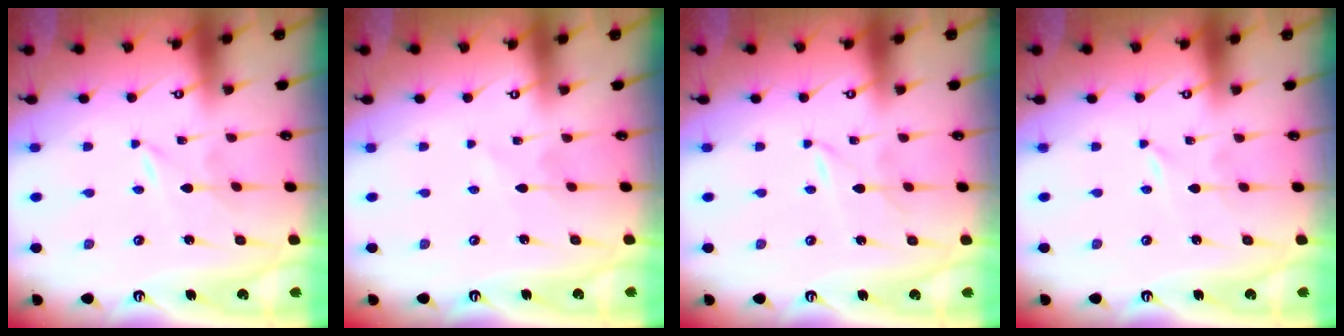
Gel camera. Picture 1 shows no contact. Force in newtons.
{"total": 0.8, "press": 0.8, "slide": 0.1}
{"total": 1.5, "press": 1.4, "slide": 0.2}
{"total": 0.0}